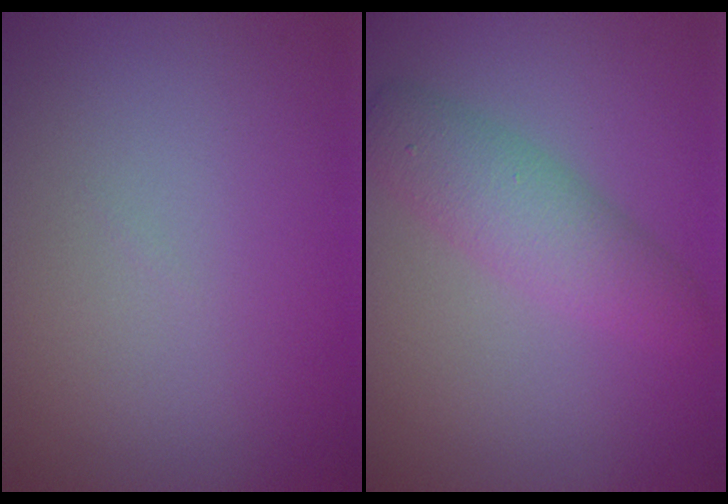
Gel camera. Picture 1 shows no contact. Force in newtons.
{"total": 3.9, "press": 3.9, "slide": 0.0}